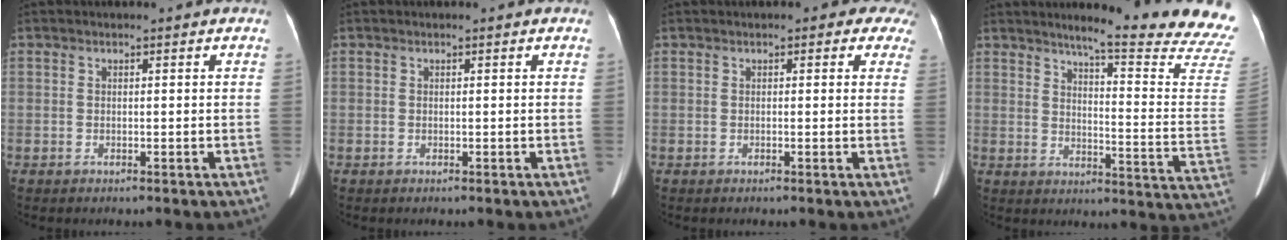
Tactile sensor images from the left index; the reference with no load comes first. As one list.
[{"total": 0.0}, {"total": 5.3, "force": [3.7, 2.2, 3.1], "torque": [-0.014, 0.007, 0.027]}, {"total": 20.9, "force": [19.0, -1.5, 8.7], "torque": [-0.120, -0.129, 0.220]}]